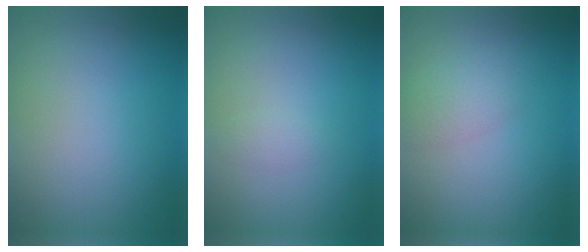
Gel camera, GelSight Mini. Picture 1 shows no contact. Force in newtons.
{"total": 0.8, "press": 0.8, "slide": 0.0}
{"total": 2.3, "press": 2.3, "slide": 0.1}